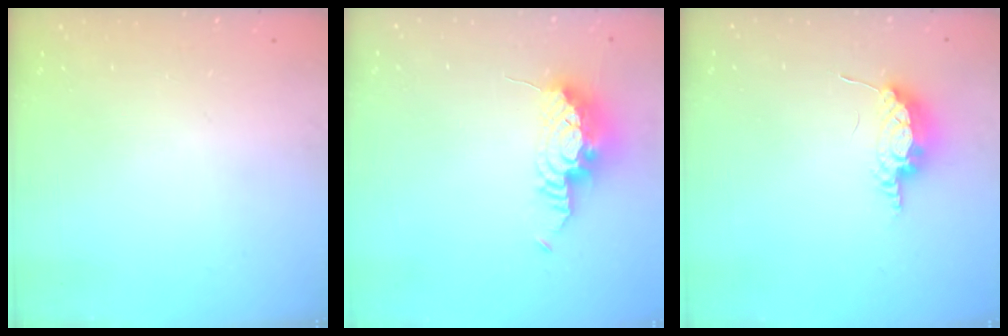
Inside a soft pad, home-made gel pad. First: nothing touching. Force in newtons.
{"total": 16.0, "press": 12.5, "slide": 10.1}
{"total": 7.6, "press": 7.4, "slide": 1.8}